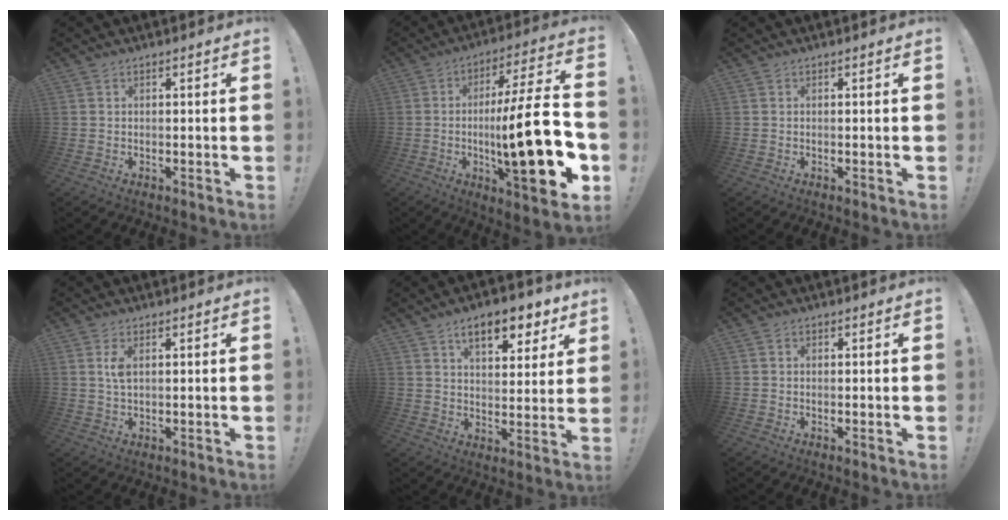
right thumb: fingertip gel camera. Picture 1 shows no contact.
{"total": 24.5, "force": [-3.6, 4.8, 23.8], "torque": [-0.395, 0.003, -0.061]}
{"total": 0.0}
{"total": 3.5, "force": [1.1, 1.2, 3.1], "torque": [-0.056, -0.005, 0.013]}
{"total": 11.8, "force": [6.8, 5.1, 8.1], "torque": [-0.109, -0.034, 0.115]}
{"total": 0.7, "force": [0.1, 0.7, 0.2], "torque": [0.002, 0.001, 0.000]}